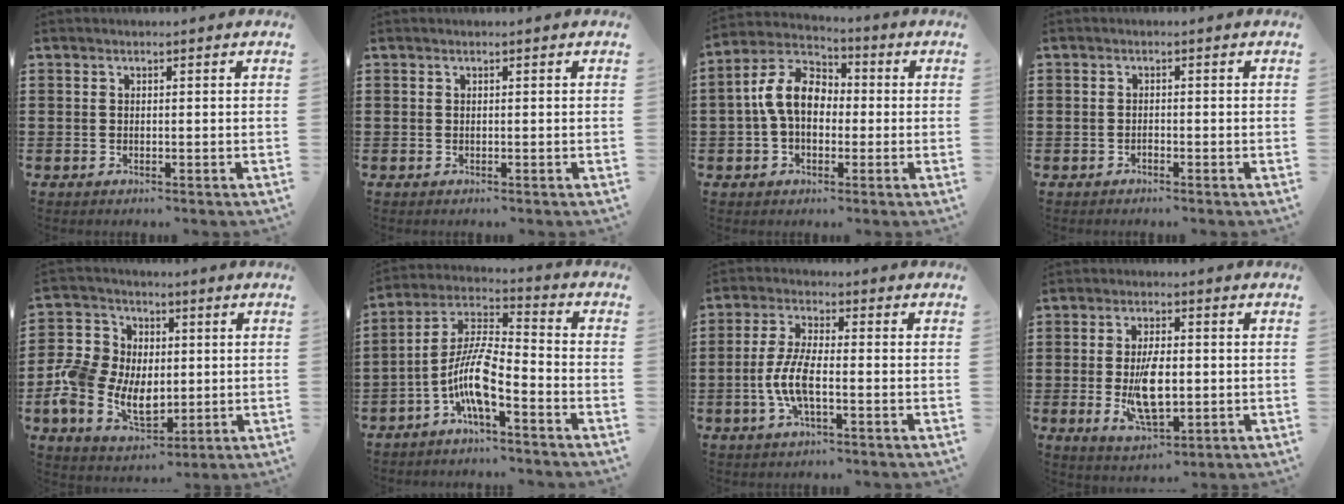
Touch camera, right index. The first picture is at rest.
{"total": 0.0}
{"total": 9.3, "force": [0.5, 6.3, 6.8], "torque": [-0.168, 0.011, 0.002]}
{"total": 0.8, "force": [-0.5, 0.5, 0.2], "torque": [-0.005, 0.001, -0.011]}
{"total": 9.6, "force": [-1.2, 8.0, 5.0], "torque": [-0.143, 0.020, -0.024]}
{"total": 9.0, "force": [-4.7, 2.3, 7.4], "torque": [-0.168, -0.008, -0.095]}
{"total": 6.5, "force": [-1.8, 2.2, 5.8], "torque": [-0.136, -0.007, -0.040]}
{"total": 8.0, "force": [-0.9, 3.6, 7.0], "torque": [-0.142, -0.005, -0.021]}